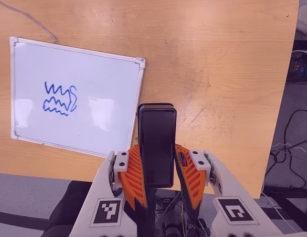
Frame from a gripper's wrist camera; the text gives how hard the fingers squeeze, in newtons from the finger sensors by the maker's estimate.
{"total": 5.0, "left": 3.6, "right": 6.4}